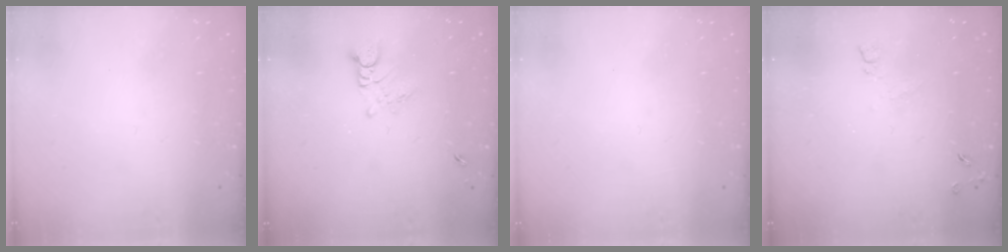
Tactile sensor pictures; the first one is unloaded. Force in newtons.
{"total": 3.0, "press": 2.9, "slide": 0.3}
{"total": 0.0}
{"total": 4.1, "press": 4.0, "slide": 0.8}